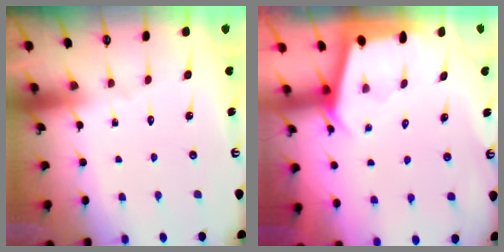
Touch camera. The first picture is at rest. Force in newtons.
{"total": 2.2, "press": 2.2, "slide": 0.3}